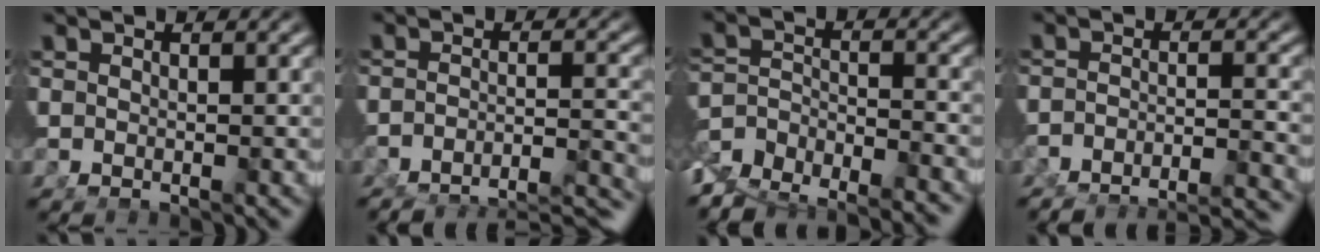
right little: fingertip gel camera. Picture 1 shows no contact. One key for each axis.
{"total": 12.1, "fx": -11.3, "fy": 3.3, "fz": 2.8, "tx": -0.019, "ty": -0.026, "tz": -0.170}
{"total": 8.0, "fx": -5.4, "fy": 4.5, "fz": 3.9, "tx": -0.065, "ty": -0.029, "tz": -0.085}
{"total": 10.8, "fx": -10.4, "fy": 2.1, "fz": 1.8, "tx": -0.003, "ty": -0.024, "tz": -0.158}